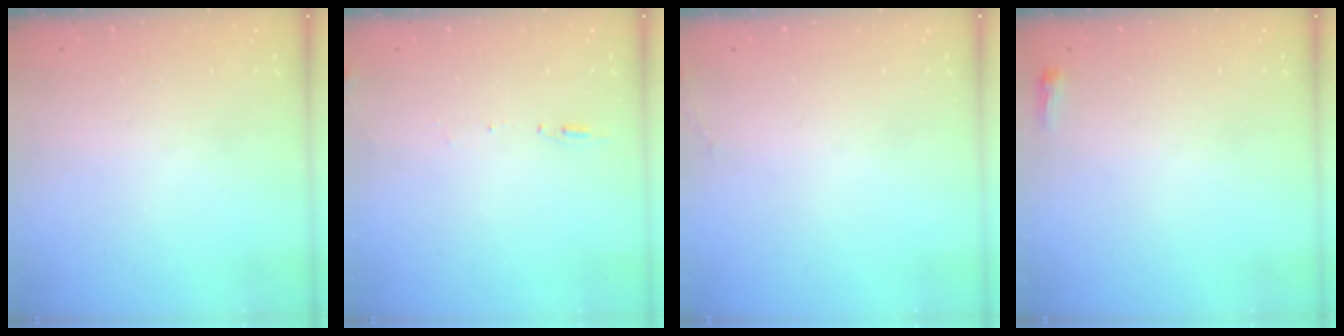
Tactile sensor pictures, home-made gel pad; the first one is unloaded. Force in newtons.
{"total": 5.6, "press": 5.3, "slide": 1.7}
{"total": 7.0, "press": 4.6, "slide": 5.3}
{"total": 2.6, "press": 2.5, "slide": 0.6}